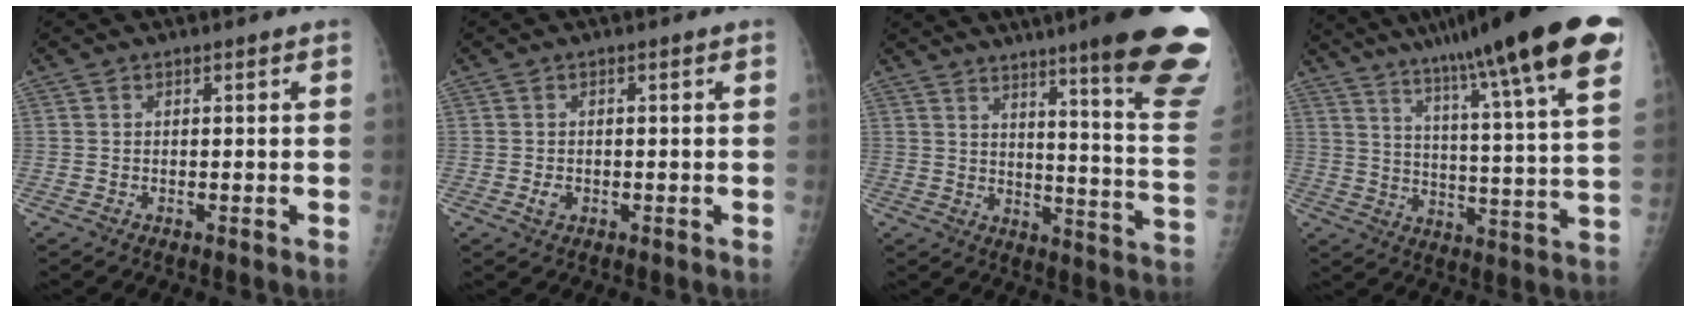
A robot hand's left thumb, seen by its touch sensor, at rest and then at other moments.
{"total": 1.7, "force": [-0.5, 1.3, 1.0], "torque": [-0.016, 0.002, -0.007]}
{"total": 24.3, "force": [16.3, 1.9, 17.9], "torque": [-0.195, -0.100, 0.211]}
{"total": 27.5, "force": [18.9, 2.1, 19.9], "torque": [-0.297, -0.065, 0.268]}